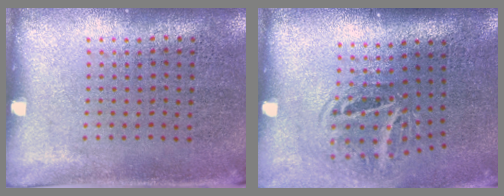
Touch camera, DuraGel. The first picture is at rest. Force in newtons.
{"total": 1.8, "press": 1.2, "slide": 1.4}